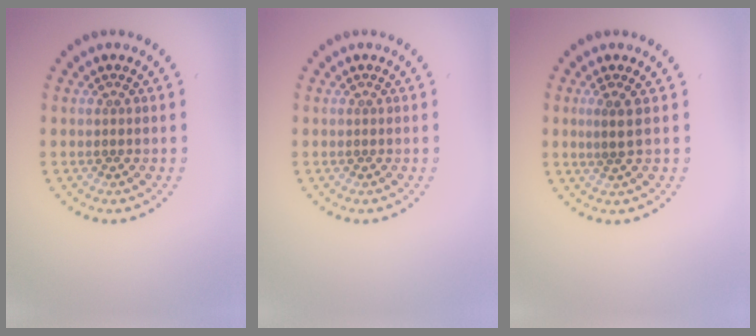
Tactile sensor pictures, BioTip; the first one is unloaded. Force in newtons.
{"total": 0.0}
{"total": 1.5, "press": 1.2, "slide": 0.9}